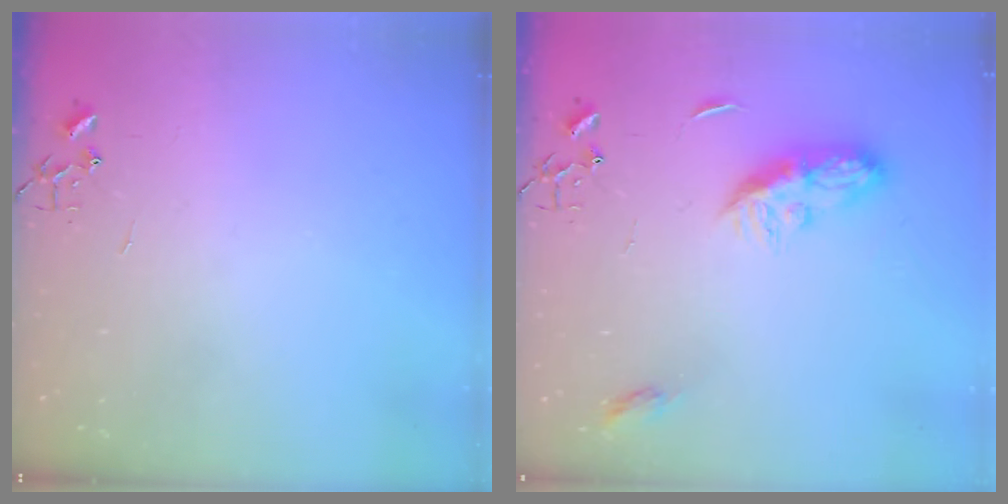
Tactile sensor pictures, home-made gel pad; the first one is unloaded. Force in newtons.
{"total": 8.8, "press": 8.8, "slide": 0.0}